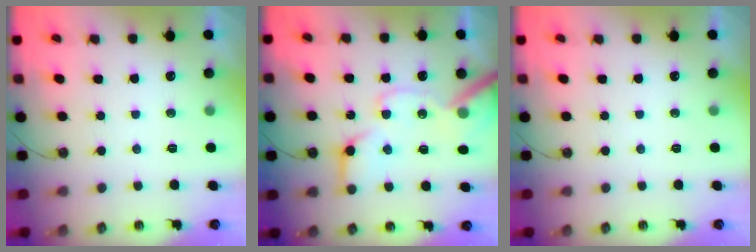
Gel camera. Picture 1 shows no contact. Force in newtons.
{"total": 17.8, "press": 17.6, "slide": 2.3}
{"total": 0.0}